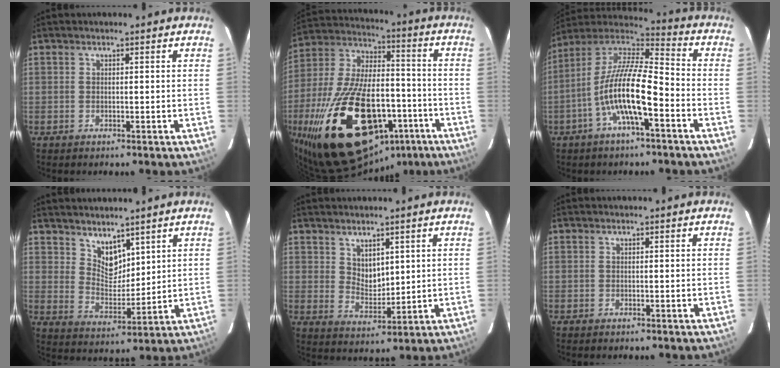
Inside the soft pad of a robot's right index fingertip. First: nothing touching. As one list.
[{"total": 35.1, "force": [-15.7, 18.4, 25.5], "torque": [-0.498, -0.004, -0.228]}, {"total": 15.2, "force": [-5.7, 3.7, 13.6], "torque": [-0.259, 0.000, -0.114]}, {"total": 6.6, "force": [5.0, 3.5, 2.5], "torque": [-0.033, -0.003, 0.097]}, {"total": 4.9, "force": [2.9, 3.0, 2.5], "torque": [-0.034, -0.001, 0.060]}, {"total": 0.0}]